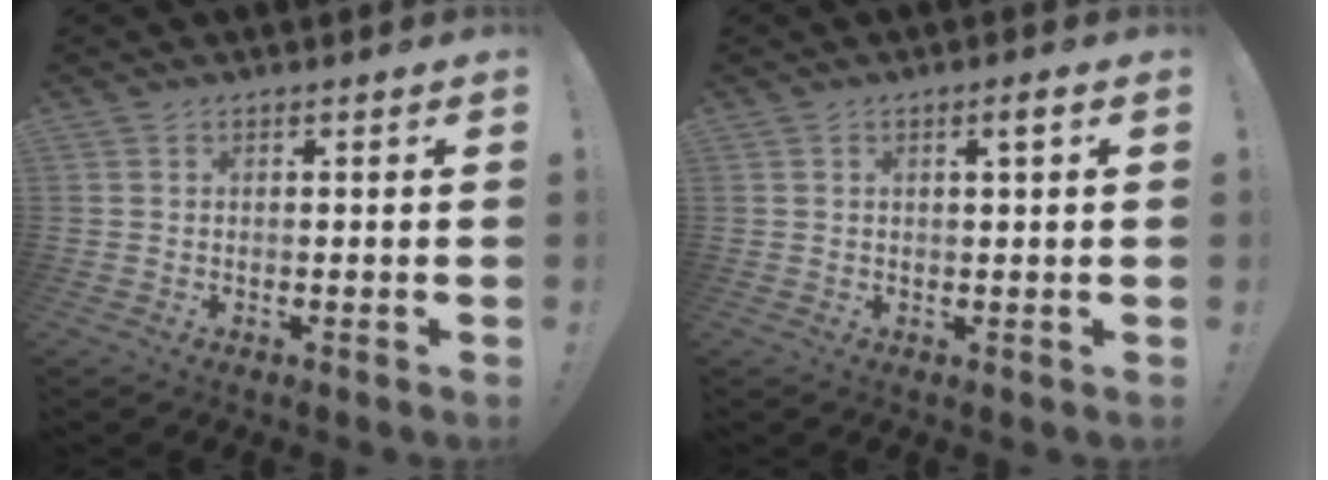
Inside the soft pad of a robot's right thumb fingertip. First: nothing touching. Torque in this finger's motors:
{"motor_torque": [0.01, 0.03, -0.11, 0.11, 0.09]}